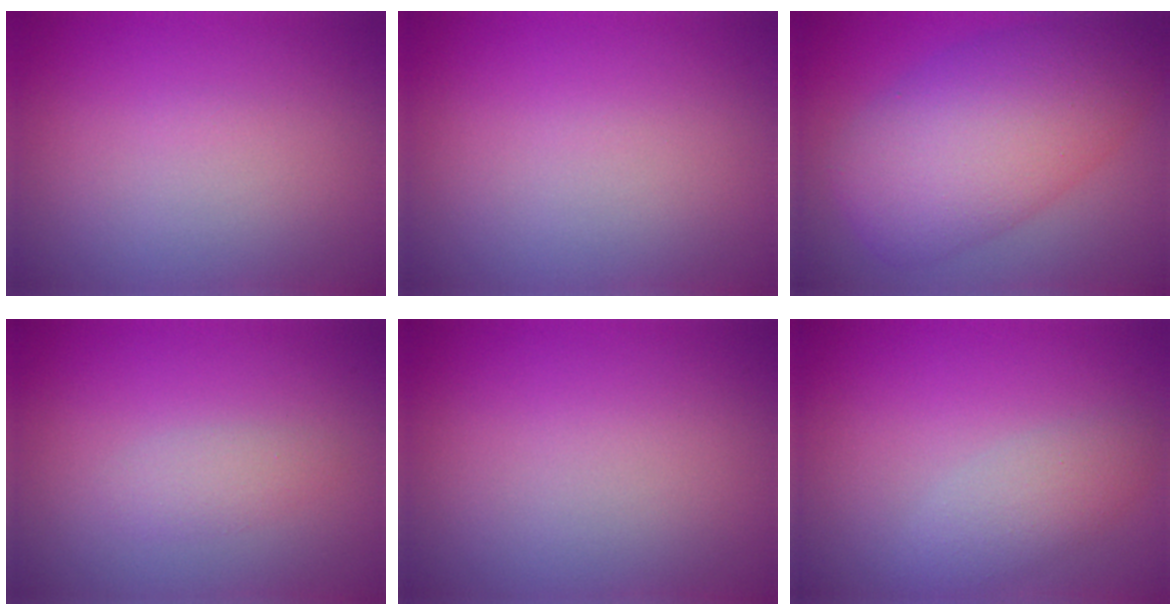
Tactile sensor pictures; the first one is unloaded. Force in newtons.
{"total": 0.0}
{"total": 9.5, "press": 9.4, "slide": 0.3}
{"total": 1.4, "press": 1.4, "slide": 0.1}
{"total": 0.0}
{"total": 2.8, "press": 2.8, "slide": 0.2}